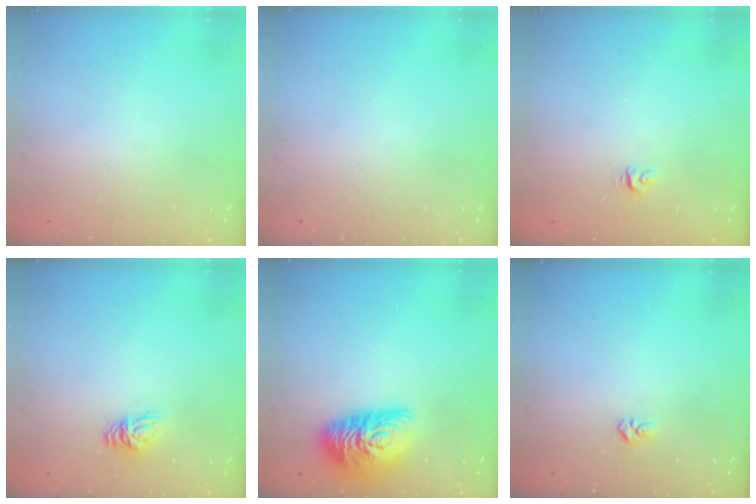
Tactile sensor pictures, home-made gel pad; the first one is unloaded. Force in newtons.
{"total": 0.0}
{"total": 4.2, "press": 4.2, "slide": 0.2}
{"total": 5.4, "press": 5.4, "slide": 0.4}
{"total": 13.2, "press": 13.2, "slide": 1.0}
{"total": 2.8, "press": 2.8, "slide": 0.4}